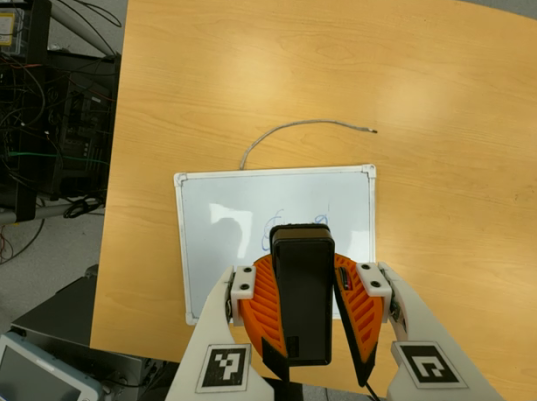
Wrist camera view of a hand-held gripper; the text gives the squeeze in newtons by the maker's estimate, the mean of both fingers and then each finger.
{"total": 12.4, "left": 10.7, "right": 14.1}